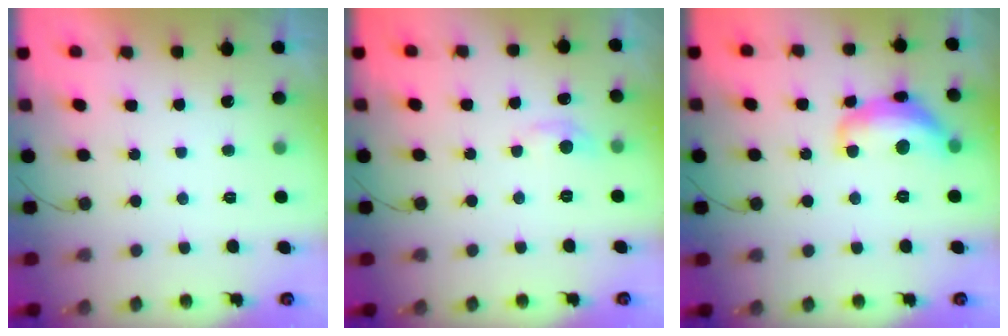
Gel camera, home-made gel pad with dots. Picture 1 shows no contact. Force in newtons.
{"total": 4.8, "press": 4.8, "slide": 0.7}
{"total": 14.2, "press": 14.2, "slide": 0.9}